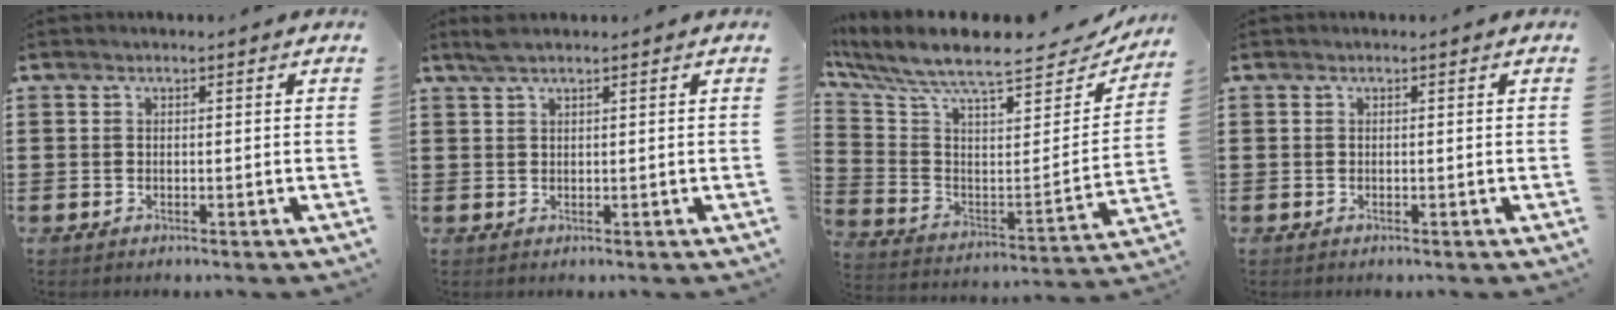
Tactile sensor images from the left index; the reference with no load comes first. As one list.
[{"total": 1.9, "force": [1.4, 0.2, 1.3], "torque": [-0.027, 0.002, 0.025]}, {"total": 8.6, "force": [7.3, 1.4, 4.4], "torque": [-0.115, -0.067, 0.118]}, {"total": 0.0}]